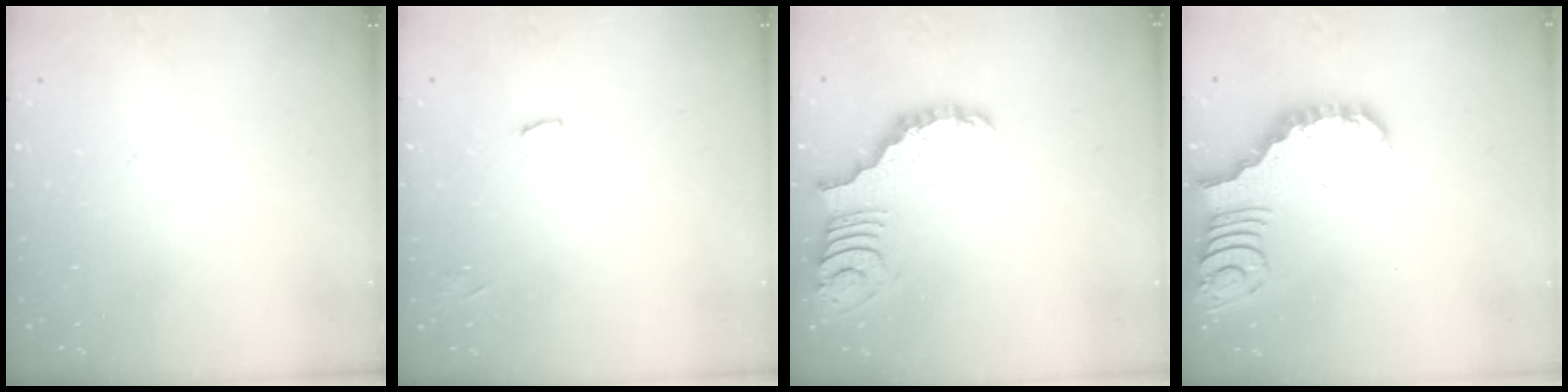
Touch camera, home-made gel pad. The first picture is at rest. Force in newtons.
{"total": 3.7, "press": 3.7, "slide": 0.3}
{"total": 3.0, "press": 3.0, "slide": 0.5}
{"total": 3.6, "press": 3.6, "slide": 0.6}